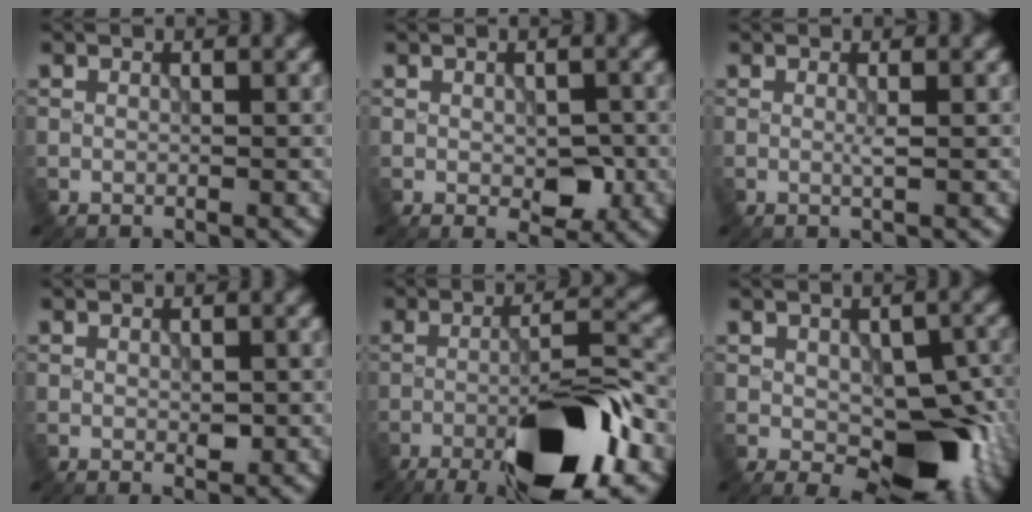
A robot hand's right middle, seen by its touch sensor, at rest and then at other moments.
{"total": 3.1, "force": [-0.7, 1.6, 2.6], "torque": [-0.039, -0.009, -0.007]}
{"total": 0.7, "force": [0.0, -0.3, 0.7], "torque": [-0.011, -0.001, -0.002]}
{"total": 1.4, "force": [-0.3, 0.6, 1.2], "torque": [-0.016, -0.005, -0.001]}
{"total": 13.3, "force": [-7.1, 3.5, 10.7], "torque": [-0.177, 0.000, -0.118]}
{"total": 9.0, "force": [-2.0, 5.0, 7.2], "torque": [-0.110, -0.019, -0.024]}